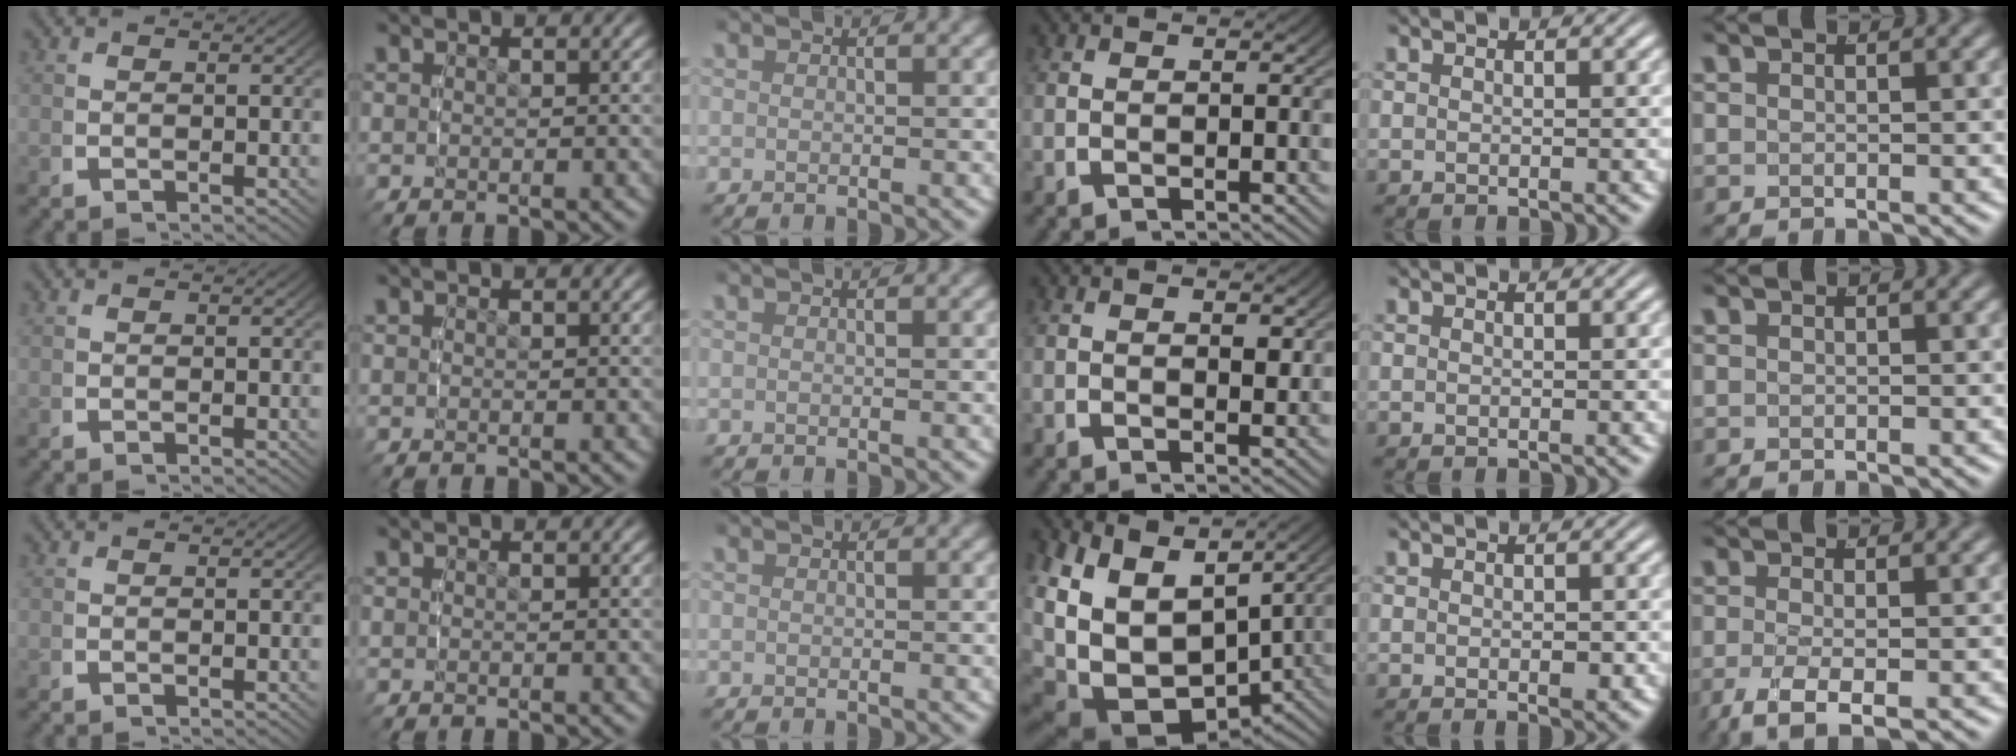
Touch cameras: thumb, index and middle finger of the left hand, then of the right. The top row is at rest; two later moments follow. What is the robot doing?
{"motion": "lift_and_place", "object": "air blower"}